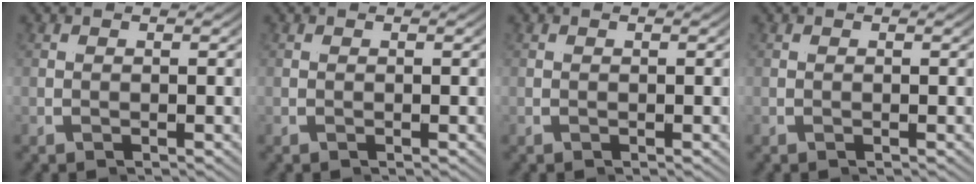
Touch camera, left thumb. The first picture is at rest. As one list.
[{"total": 0.0}, {"total": 0.0}, {"total": 0.0}]